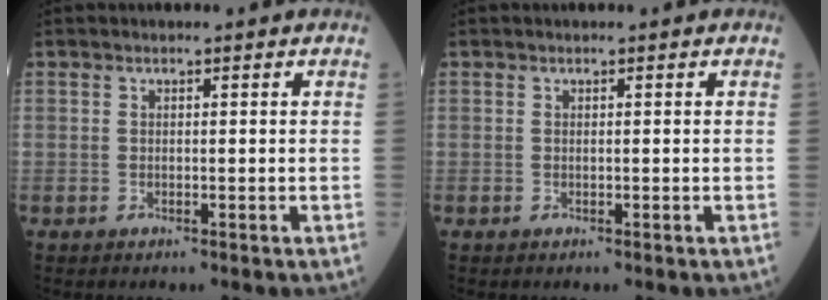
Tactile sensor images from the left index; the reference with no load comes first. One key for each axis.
{"total": 0.0}